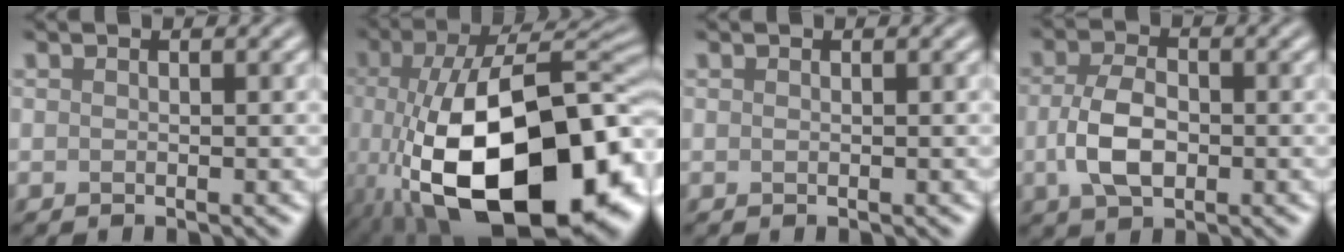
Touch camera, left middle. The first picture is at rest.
{"total": 18.8, "force": [-5.2, 9.1, 15.6], "torque": [-0.255, -0.025, -0.078]}
{"total": 0.0}
{"total": 4.4, "force": [-0.7, 2.7, 3.4], "torque": [-0.074, -0.001, -0.015]}